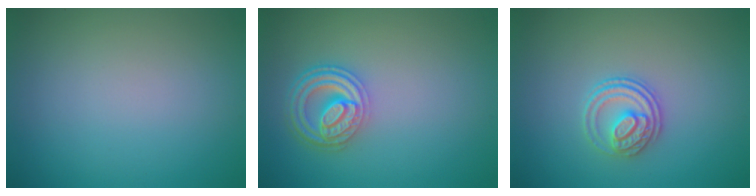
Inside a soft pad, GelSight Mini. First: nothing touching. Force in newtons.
{"total": 4.5, "press": 3.5, "slide": 2.7}
{"total": 2.8, "press": 2.6, "slide": 1.2}